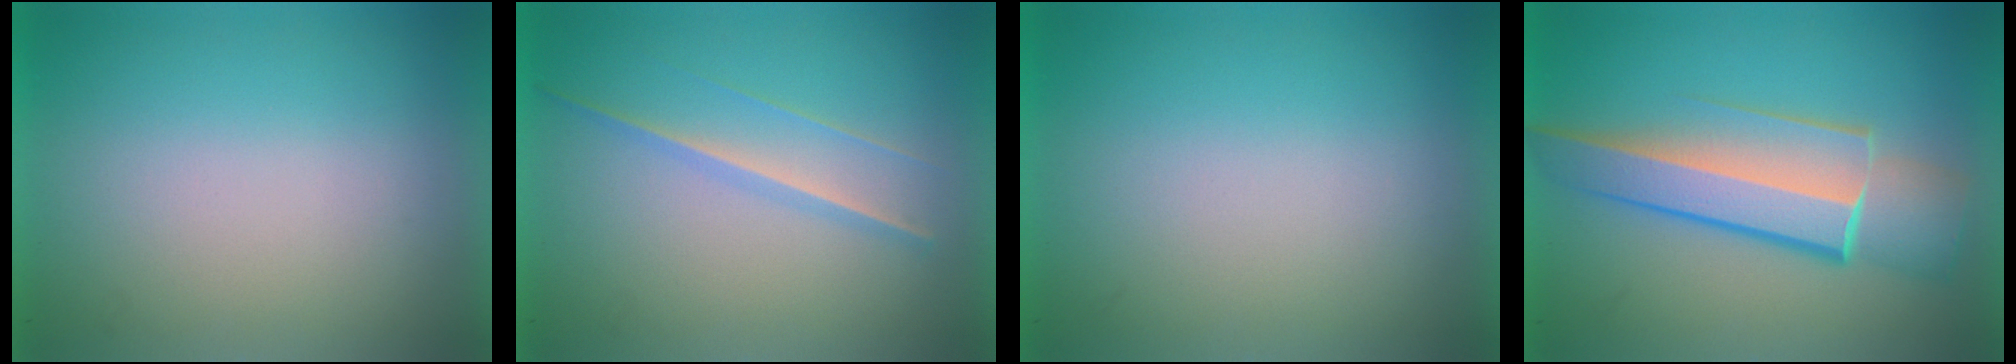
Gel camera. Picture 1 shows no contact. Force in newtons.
{"total": 1.3}
{"total": 0.0}
{"total": 6.2}